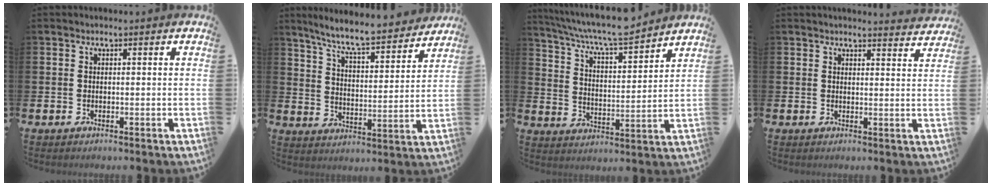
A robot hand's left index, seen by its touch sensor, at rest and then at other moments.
{"total": 8.6, "force": [7.9, 0.8, 3.2], "torque": [-0.089, -0.055, 0.136]}
{"total": 8.0, "force": [7.5, 0.5, 2.7], "torque": [-0.084, -0.048, 0.132]}
{"total": 2.8, "force": [2.8, 0.0, 0.0], "torque": [0.004, -0.019, 0.048]}